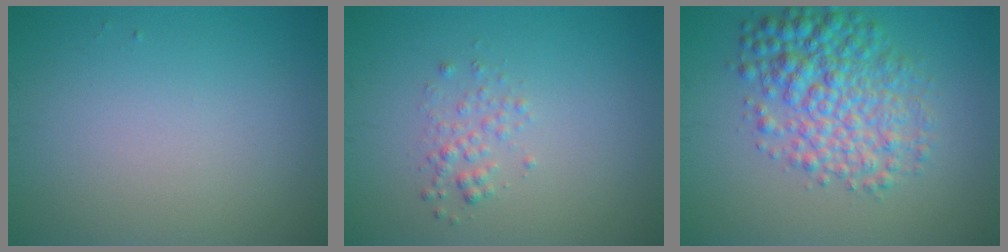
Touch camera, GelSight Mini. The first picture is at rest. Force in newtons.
{"total": 1.4, "press": 1.4, "slide": 0.1}
{"total": 6.2, "press": 6.2, "slide": 0.1}